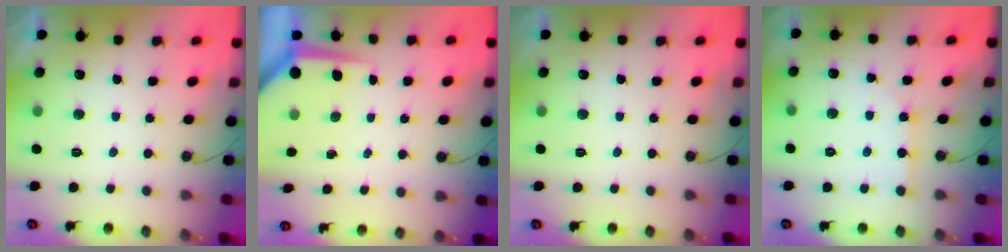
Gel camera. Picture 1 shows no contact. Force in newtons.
{"total": 5.7, "press": 5.7, "slide": 0.5}
{"total": 0.0}
{"total": 2.4, "press": 2.4, "slide": 0.3}